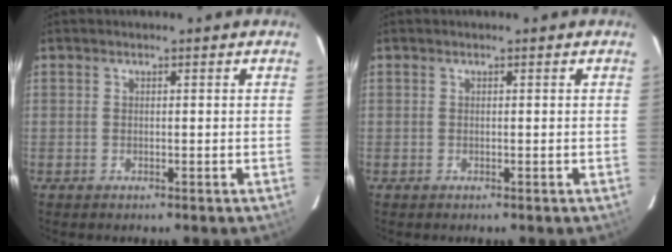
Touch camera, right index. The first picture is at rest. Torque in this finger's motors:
{"motor_torque": [0.00, 0.00, 0.04, 0.00]}